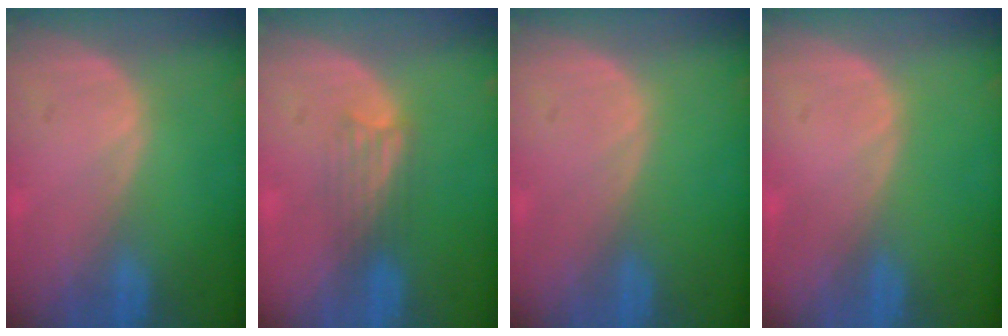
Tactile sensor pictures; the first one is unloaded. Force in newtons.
{"total": 3.2, "press": 2.9, "slide": 1.5}
{"total": 0.0}
{"total": 0.0}